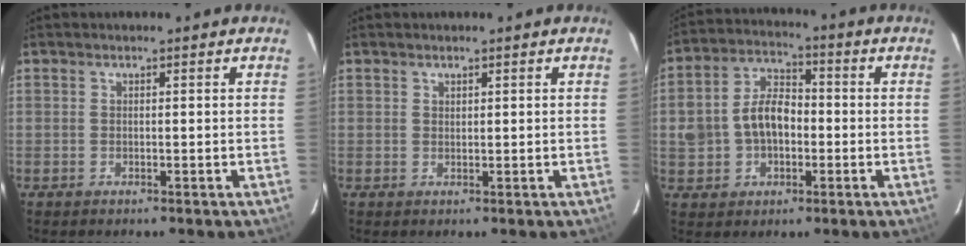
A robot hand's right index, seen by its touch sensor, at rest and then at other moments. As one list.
[{"total": 0.6, "force": [0.5, 0.4, 0.1], "torque": [-0.001, 0.002, 0.010]}, {"total": 10.5, "force": [-1.2, 7.5, 7.2], "torque": [-0.150, 0.023, -0.014]}]